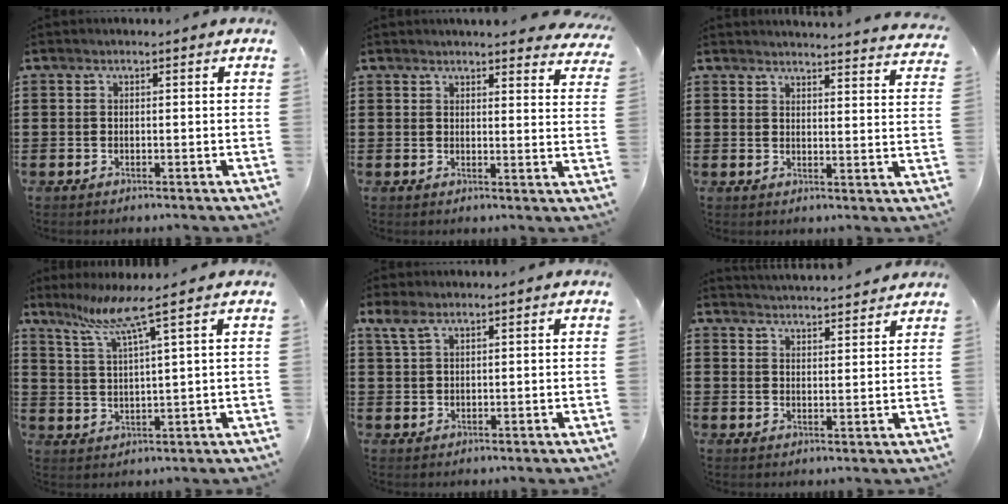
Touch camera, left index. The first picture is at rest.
{"total": 3.5, "force": [3.5, 0.1, 0.6], "torque": [-0.017, -0.016, 0.063]}
{"total": 3.5, "force": [3.5, -0.6, 0.2], "torque": [-0.009, -0.027, 0.060]}
{"total": 6.8, "force": [4.5, -0.6, 5.1], "torque": [-0.114, -0.016, 0.074]}
{"total": 3.0, "force": [1.7, 1.3, 2.1], "torque": [-0.048, 0.004, 0.030]}
{"total": 3.6, "force": [3.5, -0.4, -0.1], "torque": [-0.010, -0.021, 0.063]}